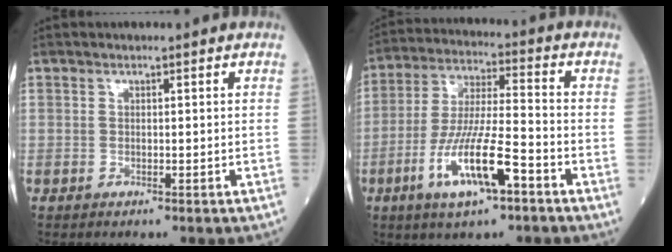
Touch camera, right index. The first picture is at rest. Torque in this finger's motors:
{"motor_torque": [0.44, -0.40, 0.36, 0.21]}